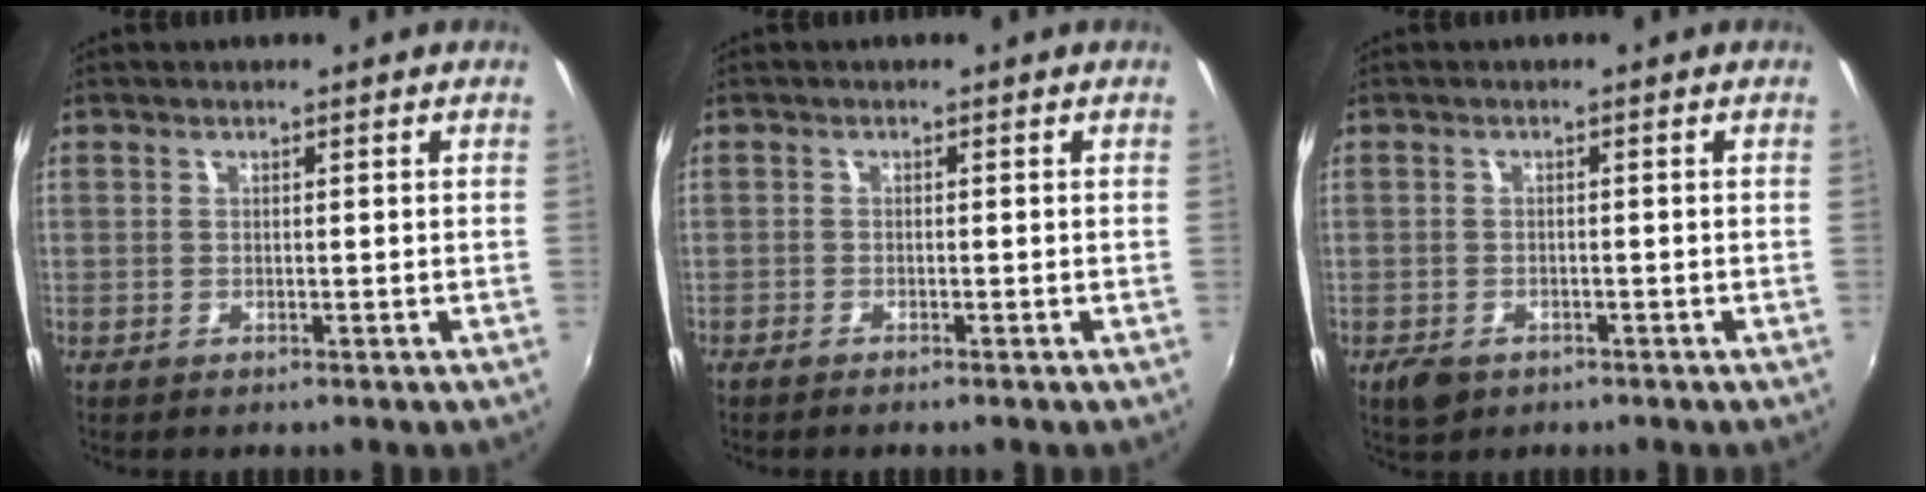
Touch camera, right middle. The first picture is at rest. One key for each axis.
{"total": 1.2, "fx": -1.1, "fy": 0.1, "fz": 0.5, "tx": -0.016, "ty": -0.003, "tz": -0.022}
{"total": 3.6, "fx": -2.2, "fy": 2.2, "fz": 1.8, "tx": -0.043, "ty": -0.009, "tz": -0.038}